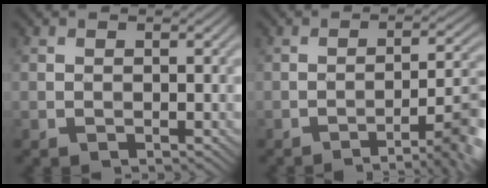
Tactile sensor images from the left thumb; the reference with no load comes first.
{"total": 7.4, "force": [-4.2, 1.3, 6.0], "torque": [-0.080, 0.008, -0.062]}